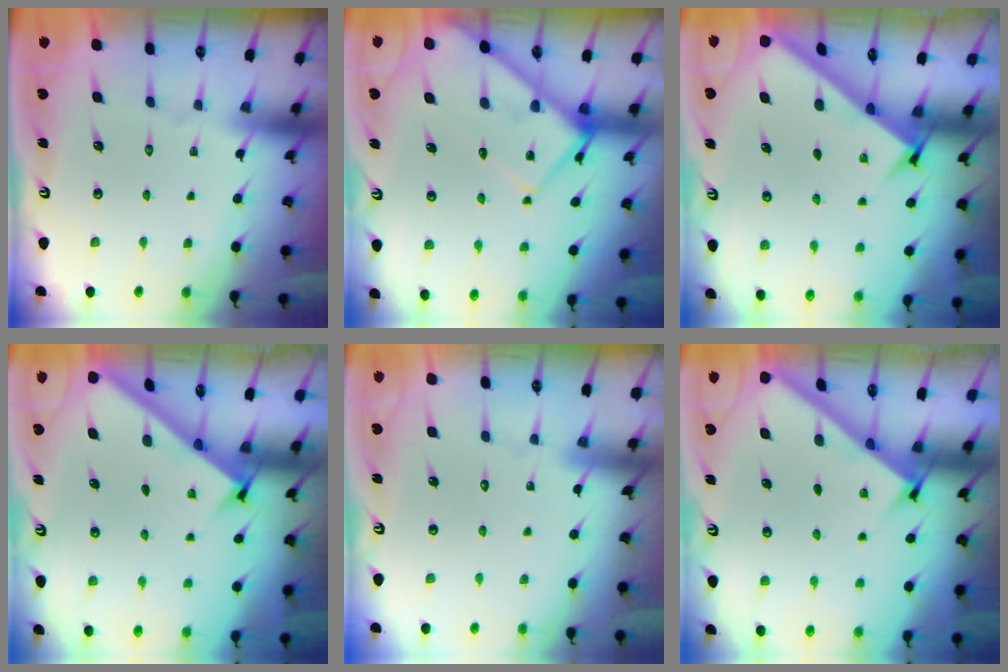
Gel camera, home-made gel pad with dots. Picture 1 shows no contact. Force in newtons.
{"total": 10.6, "press": 10.6, "slide": 1.1}
{"total": 2.8, "press": 2.8, "slide": 0.3}
{"total": 2.7, "press": 2.7, "slide": 0.4}
{"total": 4.3, "press": 4.2, "slide": 0.5}
{"total": 2.8, "press": 2.8, "slide": 0.4}